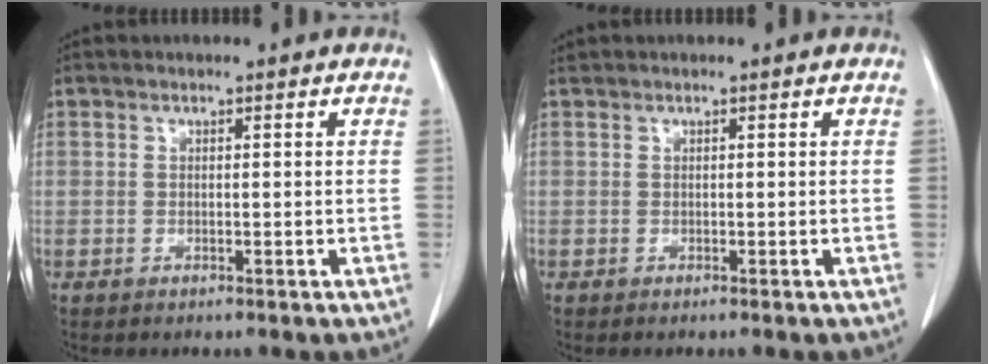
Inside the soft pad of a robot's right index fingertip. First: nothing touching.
{"total": 0.0}